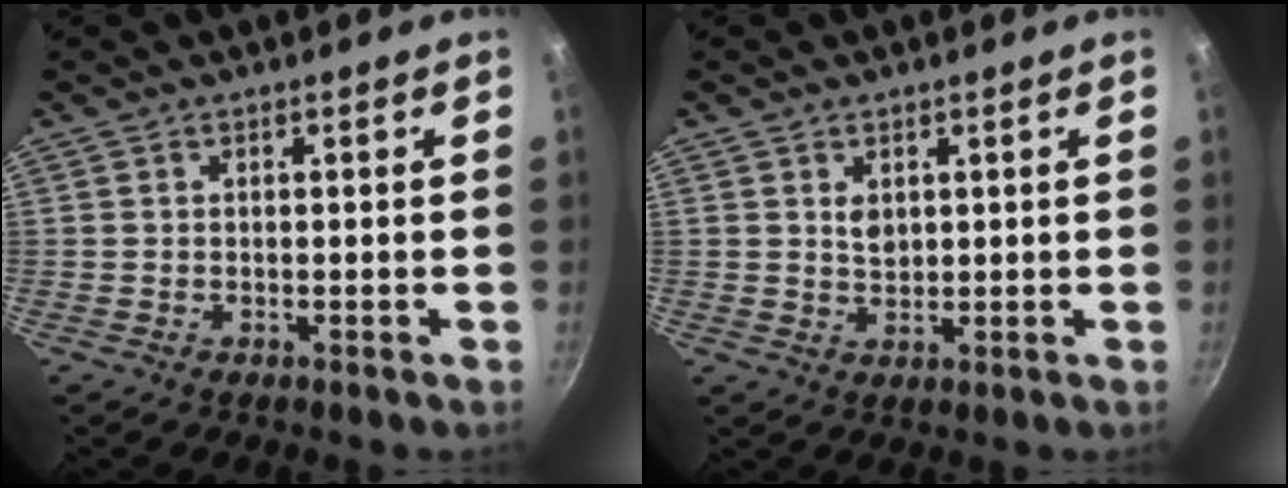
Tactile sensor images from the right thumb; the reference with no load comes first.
{"total": 2.8, "force": [1.0, 1.9, 1.8], "torque": [-0.019, -0.008, 0.022]}